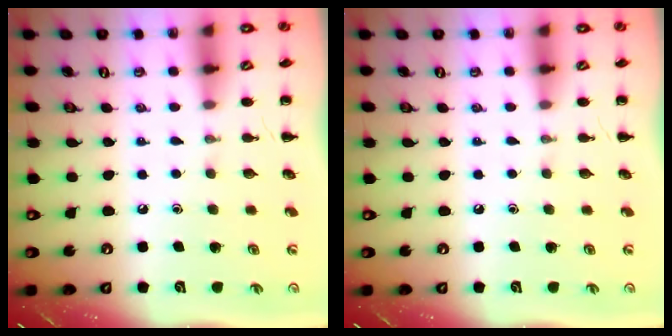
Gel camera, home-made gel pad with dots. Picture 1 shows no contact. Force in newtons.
{"total": 0.0}